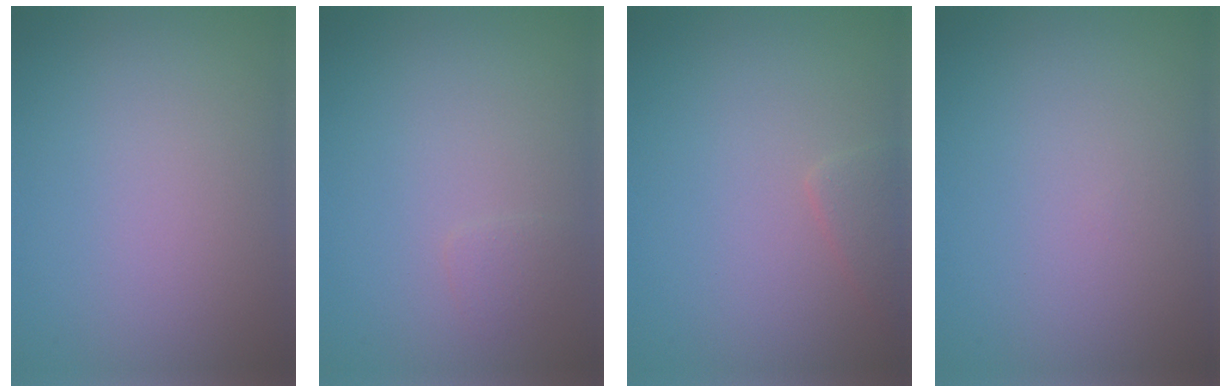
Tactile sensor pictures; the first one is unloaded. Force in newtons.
{"total": 0.8, "press": 0.8, "slide": 0.0}
{"total": 1.3, "press": 1.3, "slide": 0.1}
{"total": 0.0}